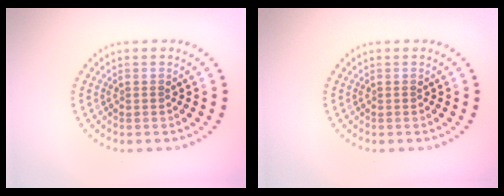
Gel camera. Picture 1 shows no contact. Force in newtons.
{"total": 0.0}